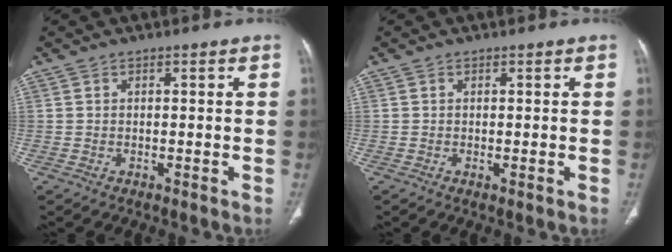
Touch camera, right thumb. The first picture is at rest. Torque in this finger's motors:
{"motor_torque": [-0.83, -0.11, -0.27, 0.07, -0.03]}